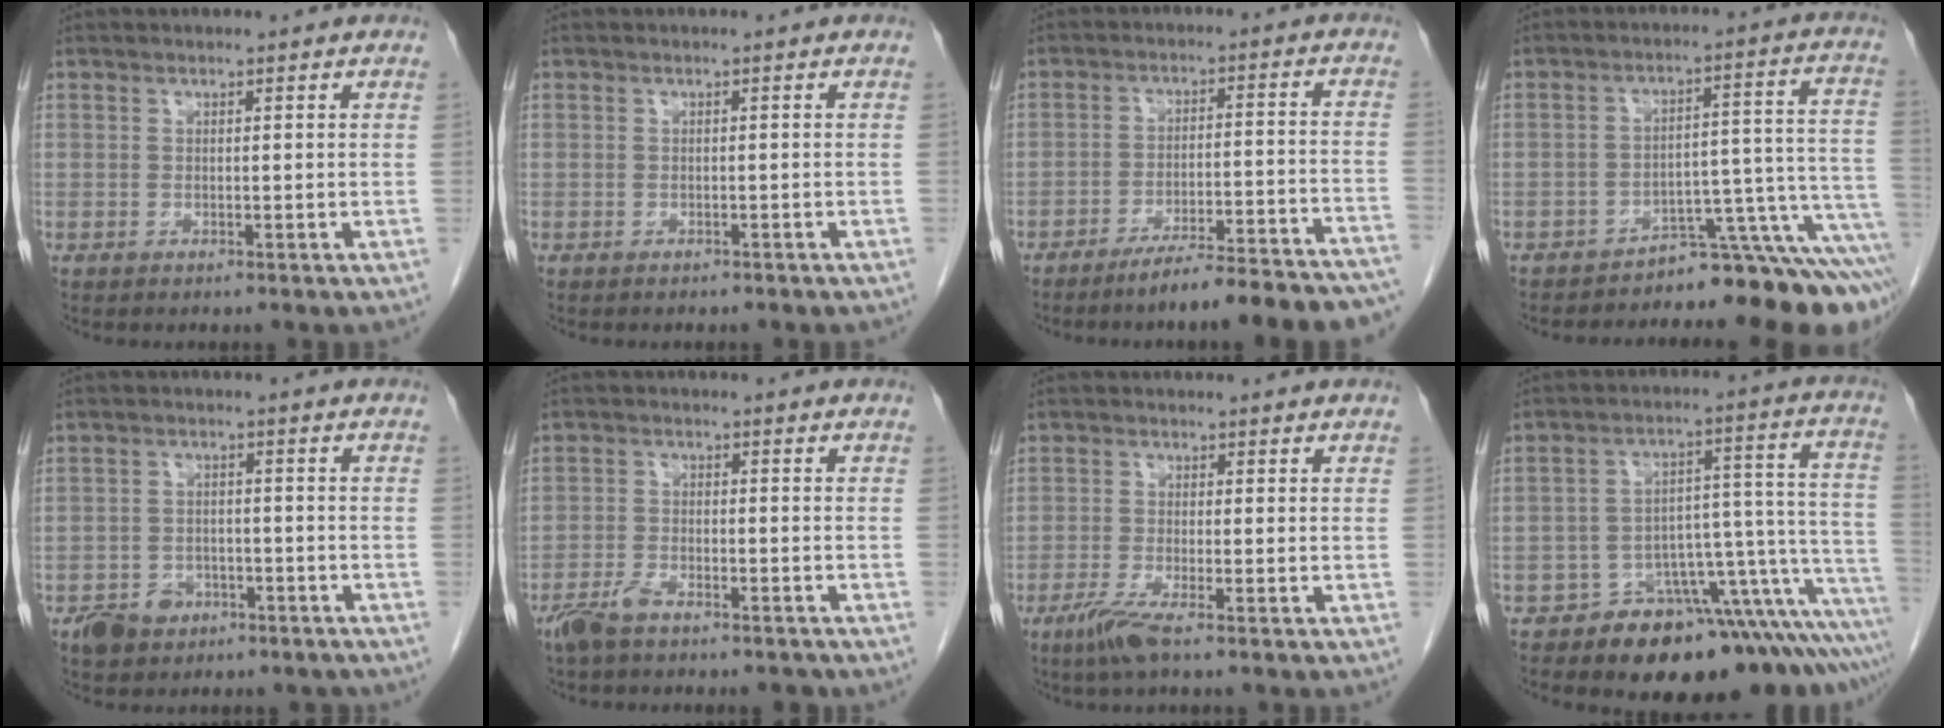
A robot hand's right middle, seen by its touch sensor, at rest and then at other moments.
{"total": 2.4, "force": [-2.1, 0.9, 0.9], "torque": [-0.021, -0.003, -0.019]}
{"total": 17.9, "force": [-16.1, 0.5, 7.8], "torque": [-0.073, 0.011, -0.218]}
{"total": 11.3, "force": [-10.0, 1.0, 5.2], "torque": [-0.023, 0.062, -0.139]}
{"total": 5.3, "force": [-3.4, 3.7, 1.5], "torque": [-0.025, 0.011, -0.047]}
{"total": 6.1, "force": [-5.1, 1.7, 2.8], "torque": [-0.051, -0.004, -0.088]}
{"total": 3.6, "force": [-2.3, 0.0, 2.8], "torque": [-0.061, -0.011, -0.050]}
{"total": 16.3, "force": [-13.3, 3.3, 8.8], "torque": [-0.020, 0.071, -0.178]}